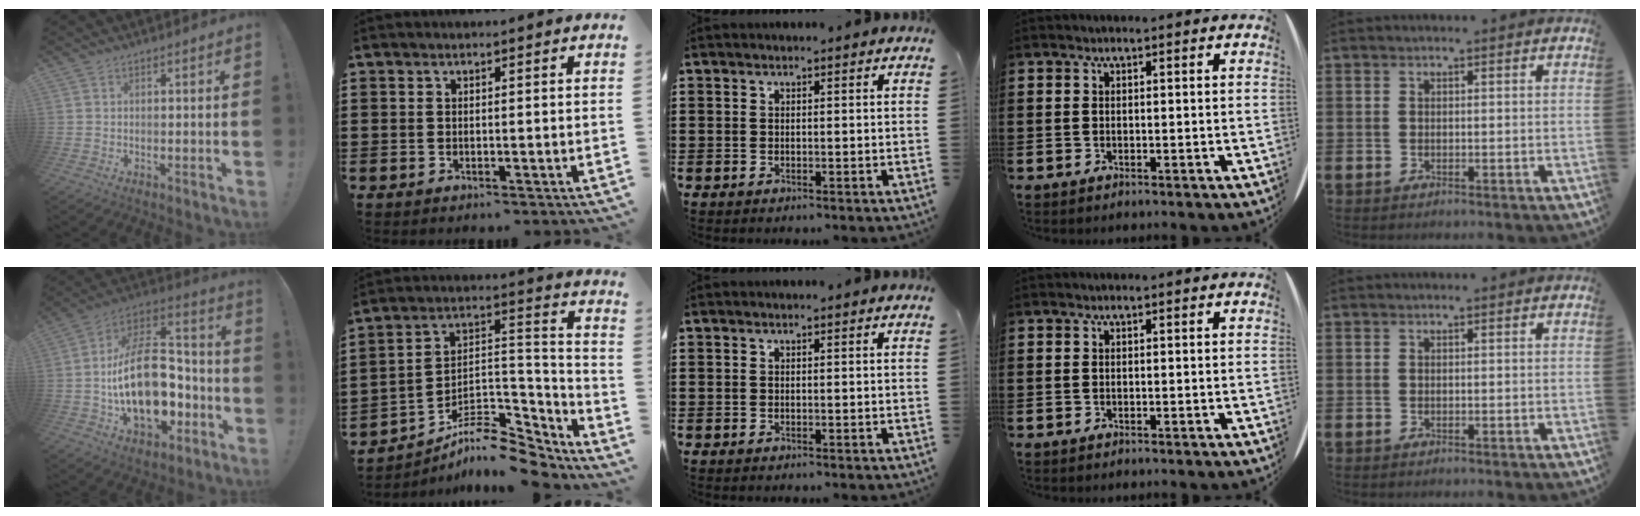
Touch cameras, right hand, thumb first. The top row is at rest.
{"thumb": {"total": 23.8, "force": [-4.6, 14.2, 18.5], "torque": [-0.330, 0.035, -0.067]}, "index": {"total": 9.0, "force": [-7.7, 3.0, 3.6], "torque": [-0.055, 0.015, -0.146]}}